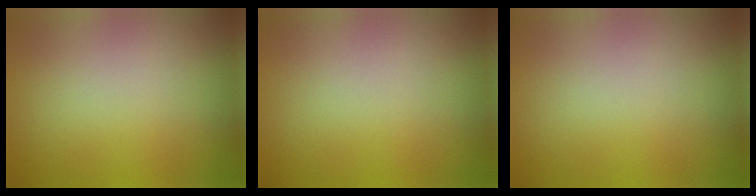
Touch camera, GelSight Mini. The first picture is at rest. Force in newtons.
{"total": 0.0}
{"total": 0.0}